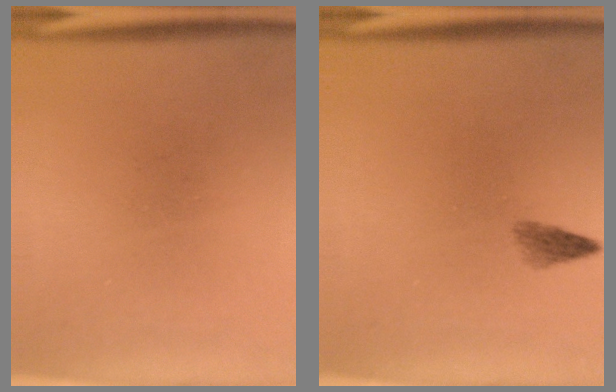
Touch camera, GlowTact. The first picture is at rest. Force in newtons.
{"total": 1.5}